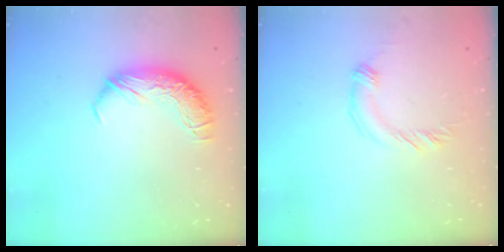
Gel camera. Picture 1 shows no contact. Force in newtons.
{"total": 3.0, "press": 2.9, "slide": 0.8}